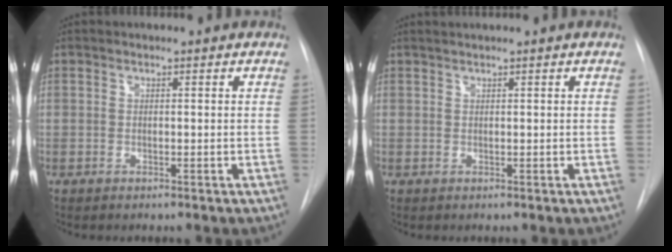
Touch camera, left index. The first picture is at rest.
{"total": 1.5, "force": [1.3, -0.4, 0.6], "torque": [-0.010, 0.012, 0.029]}